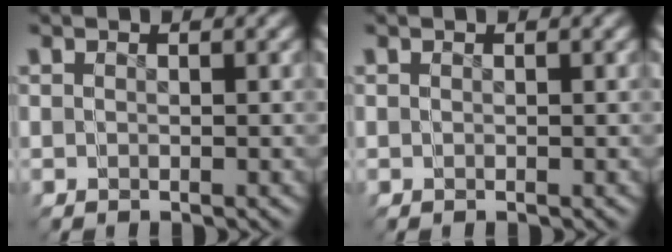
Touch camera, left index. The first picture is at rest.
{"total": 0.0}